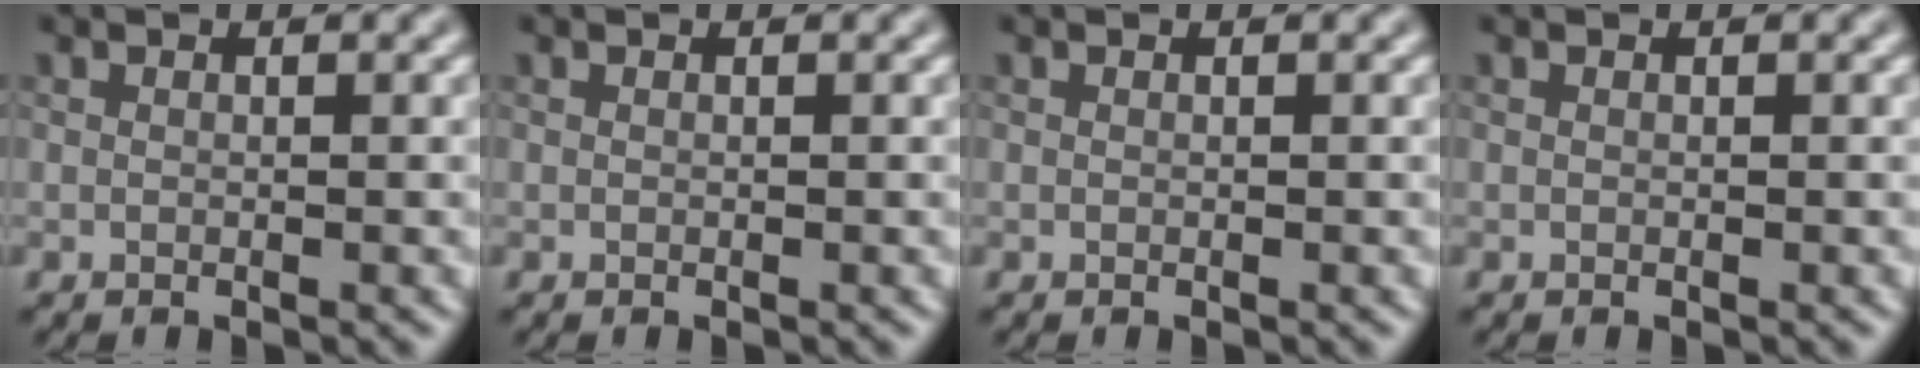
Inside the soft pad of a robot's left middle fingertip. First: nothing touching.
{"total": 0.0}
{"total": 0.0}
{"total": 0.0}